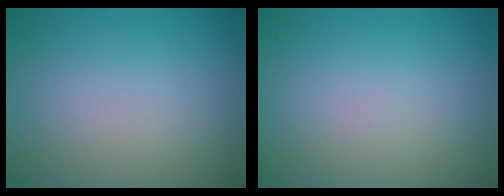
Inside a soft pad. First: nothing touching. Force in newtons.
{"total": 0.0}